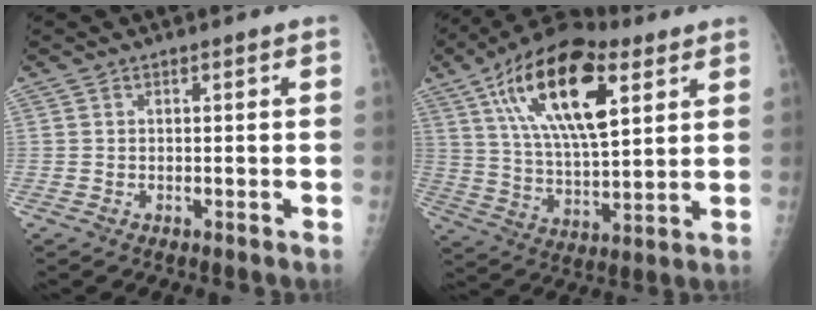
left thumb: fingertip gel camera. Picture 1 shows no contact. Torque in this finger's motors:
{"motor_torque": [0.86, 0.82, 1.98, -0.79, 0.53]}